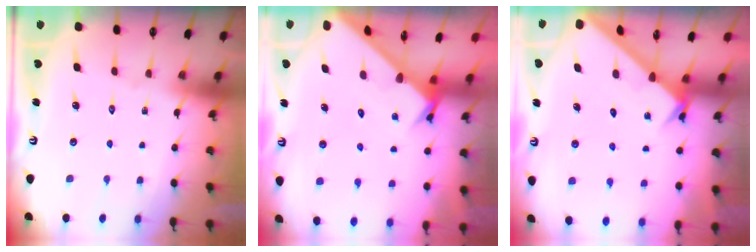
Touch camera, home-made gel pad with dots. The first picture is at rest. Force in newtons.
{"total": 2.4, "press": 2.4, "slide": 0.2}
{"total": 1.9, "press": 1.9, "slide": 0.2}